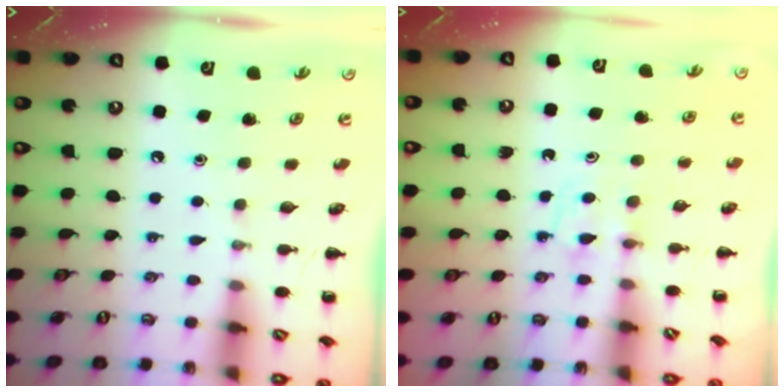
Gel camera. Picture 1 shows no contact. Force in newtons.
{"total": 3.8, "press": 3.5, "slide": 1.5}